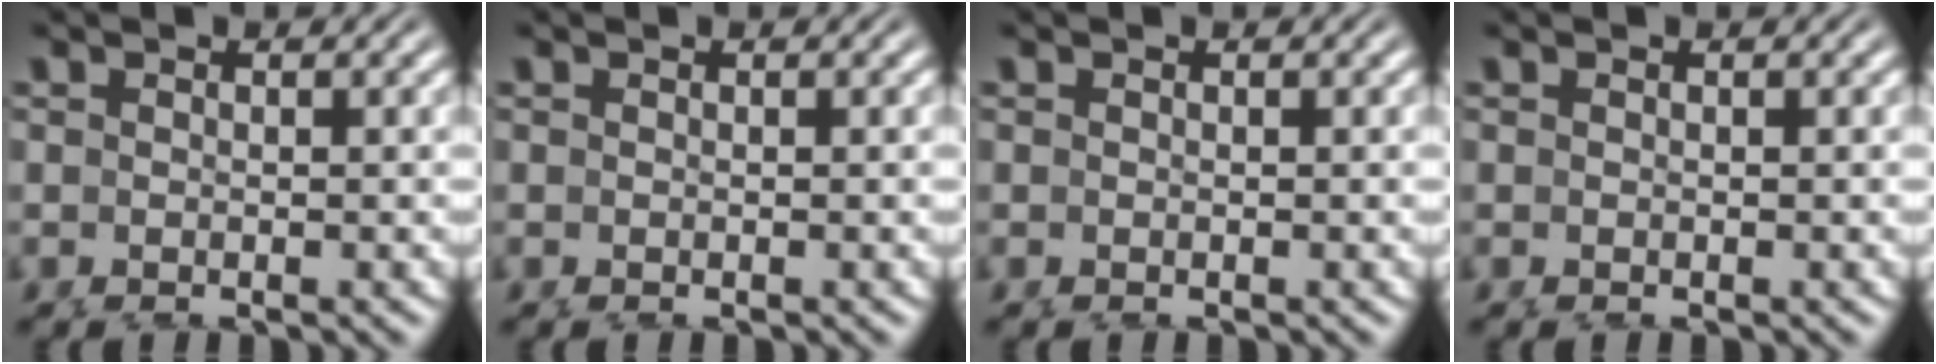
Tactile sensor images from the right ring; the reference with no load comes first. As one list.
[{"total": 0.0}, {"total": 0.0}, {"total": 0.0}]